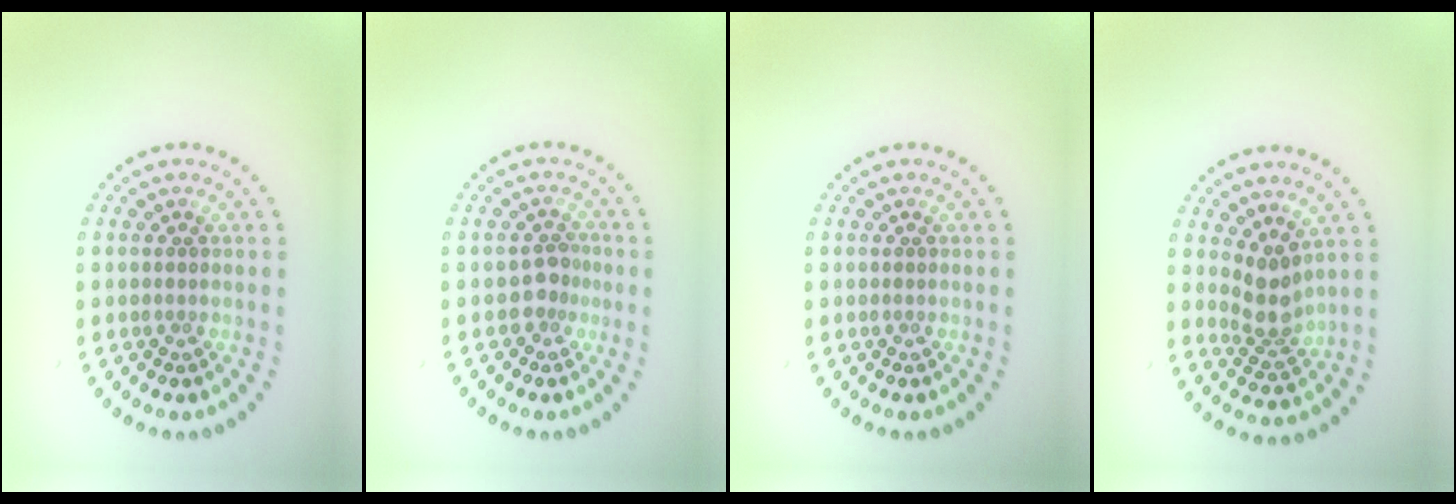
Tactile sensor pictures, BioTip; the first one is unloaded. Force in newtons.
{"total": 1.7, "press": 1.3, "slide": 1.1}
{"total": 0.0}
{"total": 2.7, "press": 2.1, "slide": 1.8}